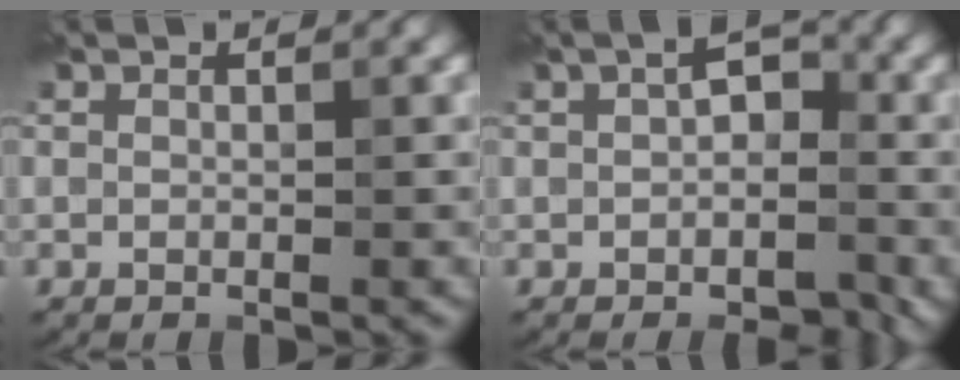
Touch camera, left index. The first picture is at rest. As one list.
[{"total": 3.7, "force": [-0.6, 2.3, 2.9], "torque": [-0.034, 0.002, -0.013]}]